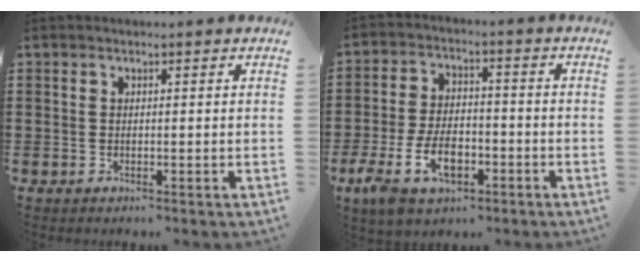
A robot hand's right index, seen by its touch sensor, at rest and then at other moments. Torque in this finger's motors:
{"motor_torque": [2.14, 0.00, 1.03, 0.21]}